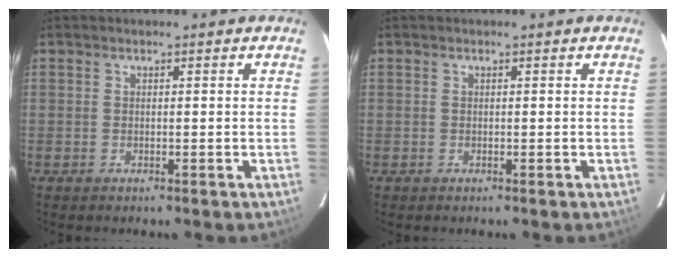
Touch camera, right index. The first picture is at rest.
{"total": 0.0}